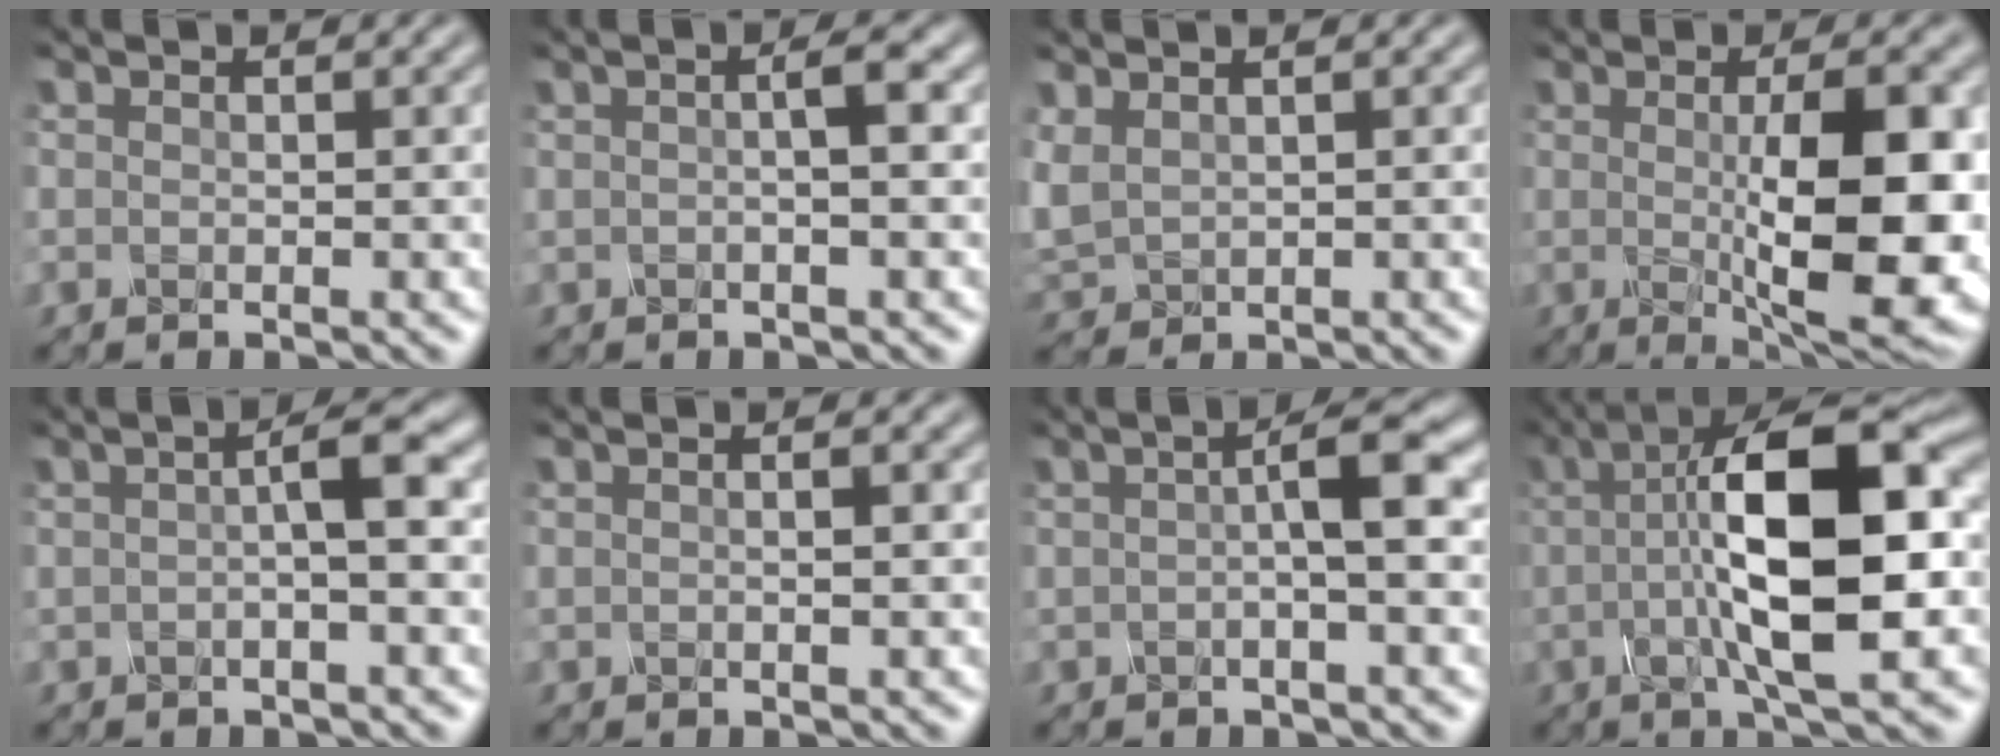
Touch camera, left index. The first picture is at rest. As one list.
[{"total": 2.7, "force": [0.2, 0.7, 2.6], "torque": [-0.028, 0.004, -0.005]}, {"total": 2.9, "force": [1.0, 1.9, 1.9], "torque": [-0.063, 0.003, 0.027]}, {"total": 11.3, "force": [-0.4, 3.0, 10.8], "torque": [-0.144, -0.010, 0.000]}, {"total": 3.4, "force": [0.2, 0.6, 3.3], "torque": [-0.048, 0.007, -0.003]}, {"total": 1.8, "force": [0.4, 0.7, 1.6], "torque": [-0.009, -0.001, -0.006]}, {"total": 4.0, "force": [0.2, 0.7, 3.9], "torque": [-0.055, 0.007, -0.002]}, {"total": 12.6, "force": [0.7, 3.7, 12.0], "torque": [-0.193, 0.013, 0.007]}]